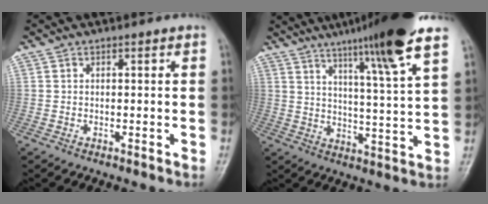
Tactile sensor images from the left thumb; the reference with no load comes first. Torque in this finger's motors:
{"motor_torque": [2.63, 0.76, 1.39, -1.37, 0.38]}